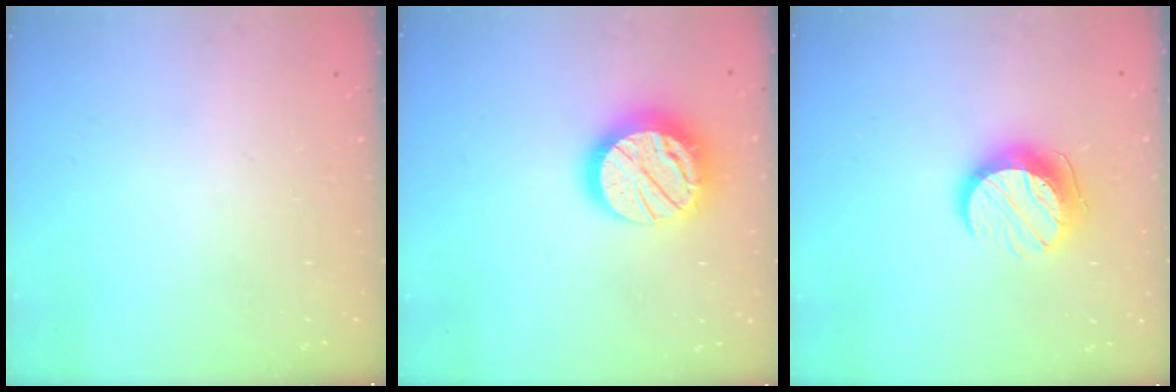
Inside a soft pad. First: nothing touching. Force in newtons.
{"total": 17.3, "press": 17.2, "slide": 1.3}
{"total": 11.5, "press": 11.4, "slide": 0.6}